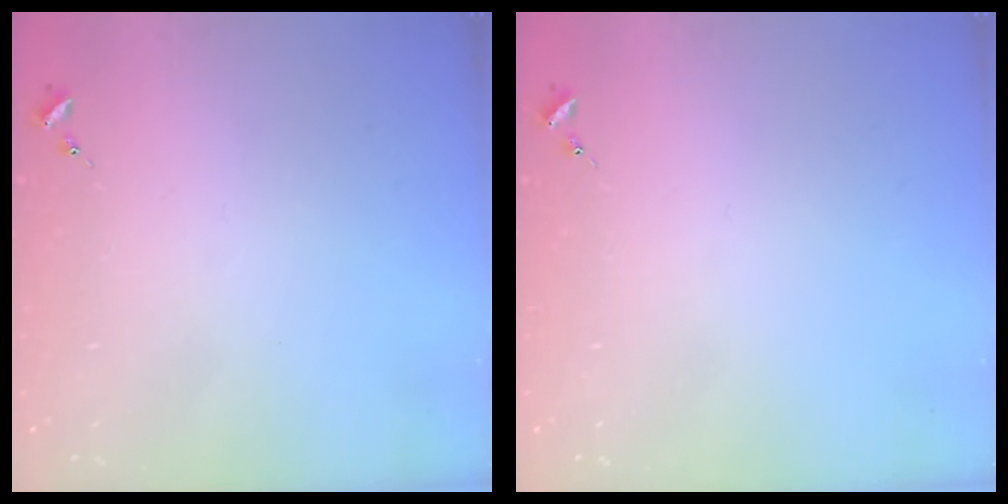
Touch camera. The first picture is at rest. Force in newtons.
{"total": 0.0}